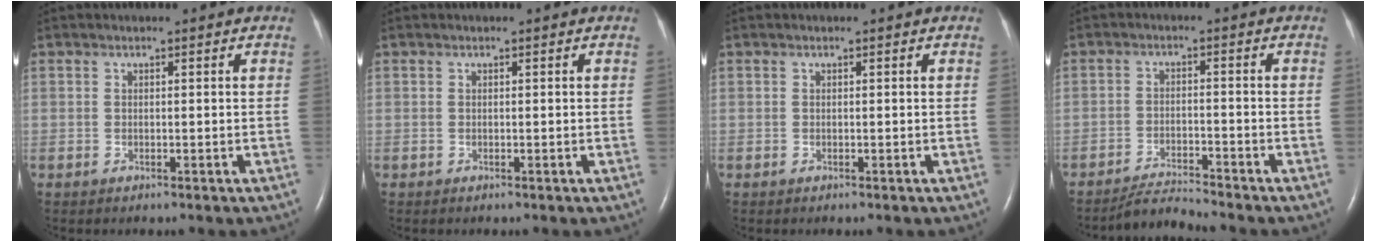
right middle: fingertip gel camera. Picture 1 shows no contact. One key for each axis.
{"total": 0.0}
{"total": 0.0}
{"total": 3.9, "fx": -3.7, "fy": -1.3, "fz": -0.1, "tx": -0.010, "ty": -0.019, "tz": -0.065}